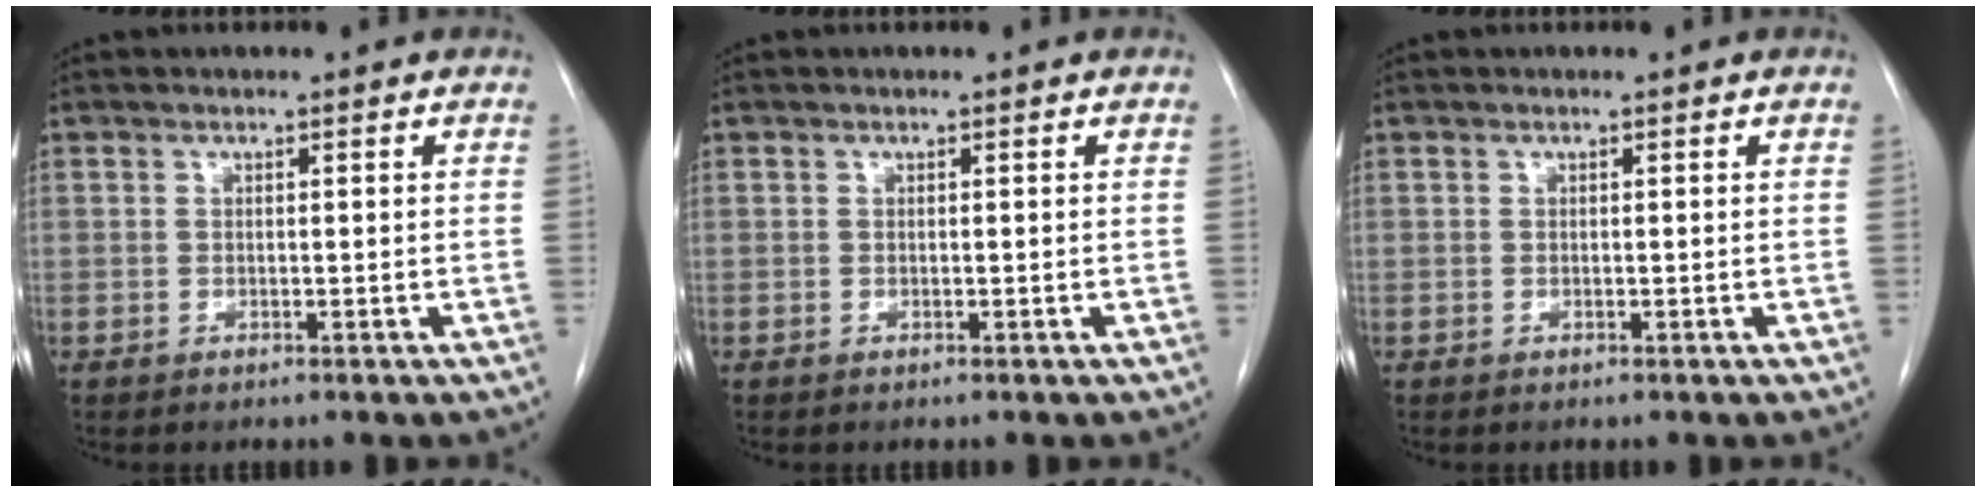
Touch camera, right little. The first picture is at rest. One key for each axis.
{"total": 0.0}
{"total": 0.0}